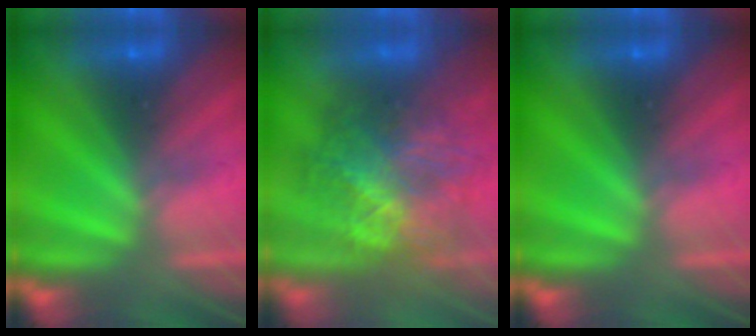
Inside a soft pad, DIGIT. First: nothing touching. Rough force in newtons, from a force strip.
{"total": 7.8}
{"total": 0.0}